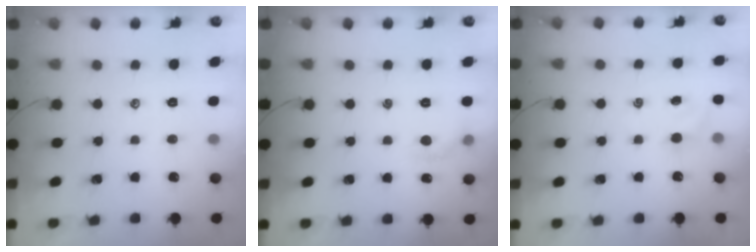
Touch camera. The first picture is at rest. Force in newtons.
{"total": 6.0, "press": 5.8, "slide": 1.4}
{"total": 2.9, "press": 2.7, "slide": 0.9}